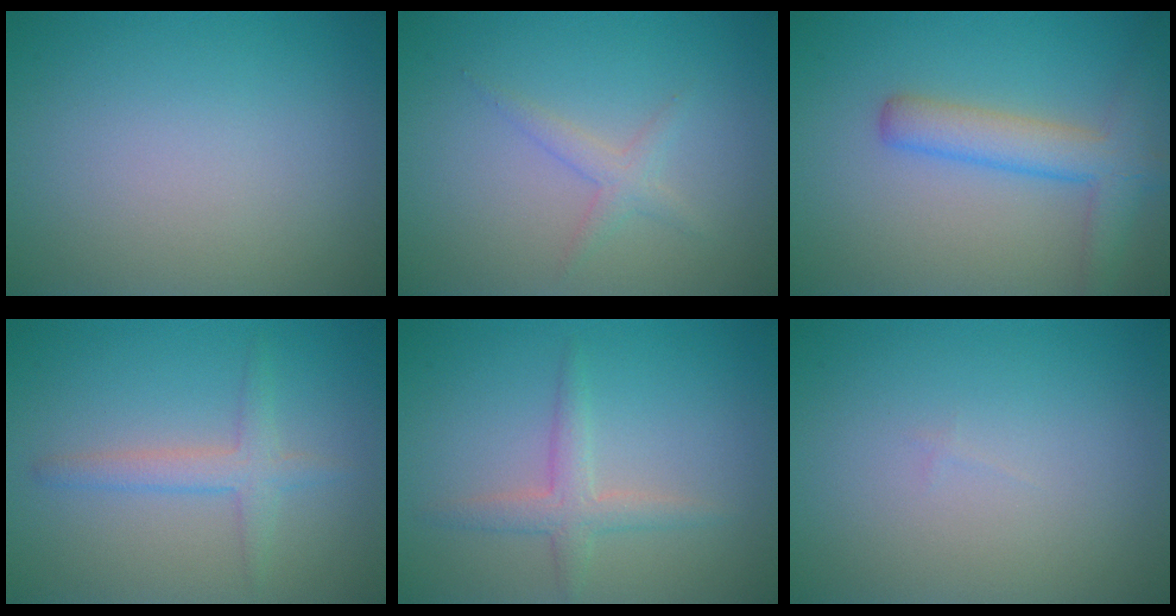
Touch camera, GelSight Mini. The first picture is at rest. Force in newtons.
{"total": 1.6, "press": 1.6, "slide": 0.1}
{"total": 4.3, "press": 4.3, "slide": 0.3}
{"total": 2.3, "press": 2.3, "slide": 0.1}
{"total": 2.3, "press": 2.3, "slide": 0.1}
{"total": 0.0}